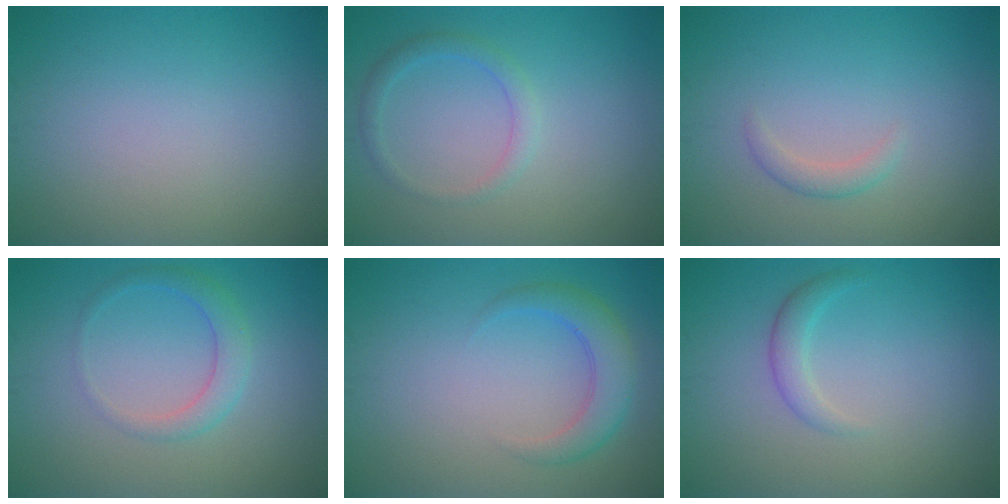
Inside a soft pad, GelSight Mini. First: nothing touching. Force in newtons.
{"total": 1.8, "press": 1.8, "slide": 0.1}
{"total": 1.3, "press": 1.3, "slide": 0.1}
{"total": 2.4, "press": 2.4, "slide": 0.1}
{"total": 3.3, "press": 3.3, "slide": 0.2}
{"total": 1.7, "press": 1.7, "slide": 0.1}